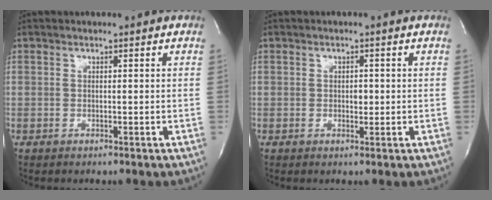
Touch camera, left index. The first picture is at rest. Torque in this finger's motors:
{"motor_torque": [-0.06, 0.22, 0.07, 0.00]}